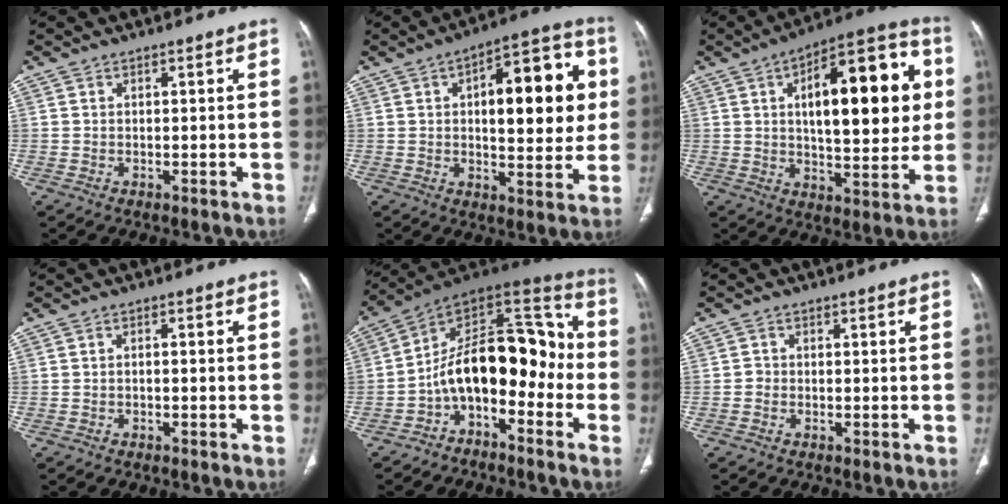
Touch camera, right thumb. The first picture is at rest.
{"total": 19.2, "force": [3.4, 8.5, 16.9], "torque": [-0.182, 0.019, 0.044]}
{"total": 24.3, "force": [4.8, 10.3, 21.5], "torque": [-0.264, 0.012, 0.062]}
{"total": 0.8, "force": [-0.3, 0.4, 0.6], "torque": [-0.011, 0.005, -0.006]}
{"total": 17.2, "force": [-4.6, 9.8, 13.3], "torque": [-0.172, 0.103, -0.087]}
{"total": 1.1, "force": [-0.4, 1.0, 0.4], "torque": [-0.001, 0.005, -0.009]}